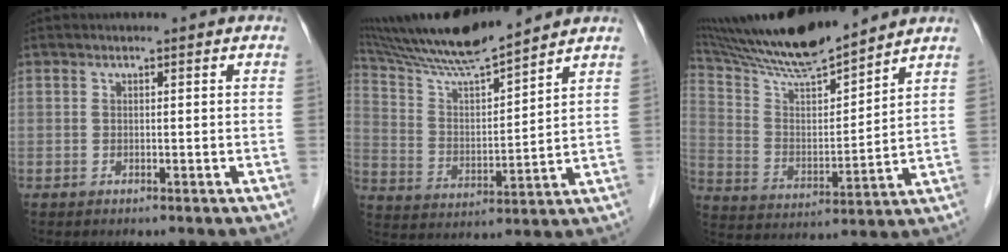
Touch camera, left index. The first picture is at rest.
{"total": 14.1, "force": [12.8, -0.2, 5.7], "torque": [-0.113, 0.007, 0.234]}
{"total": 16.6, "force": [15.1, 0.9, 6.8], "torque": [-0.127, 0.001, 0.274]}